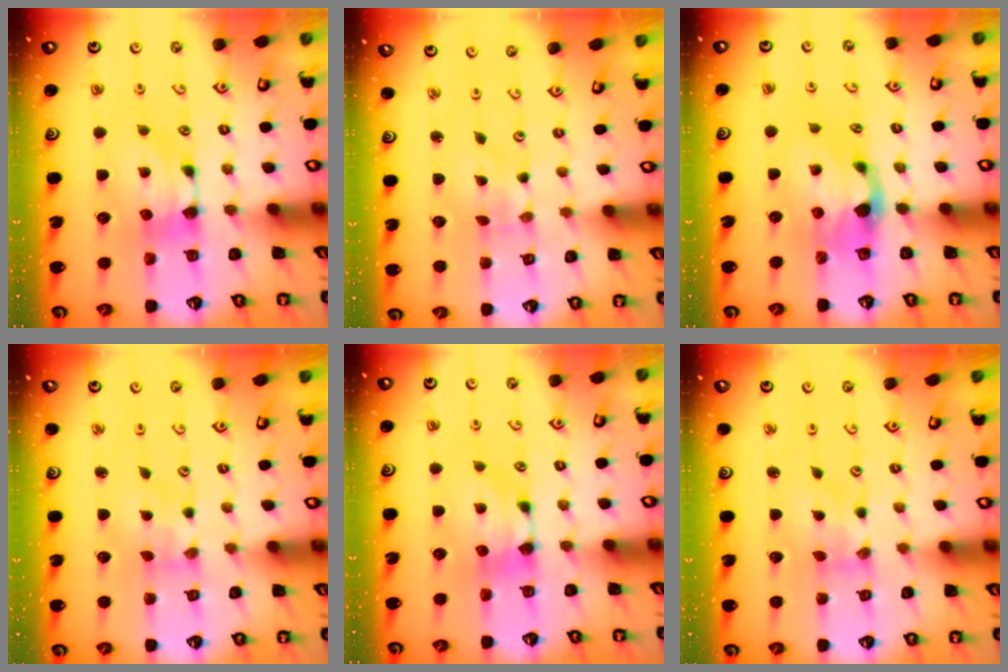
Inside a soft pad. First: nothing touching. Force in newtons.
{"total": 5.3, "press": 5.2, "slide": 0.2}
{"total": 1.7, "press": 1.0, "slide": 1.4}
{"total": 2.4, "press": 2.4, "slide": 0.7}
{"total": 0.0}
{"total": 1.8, "press": 1.5, "slide": 1.1}